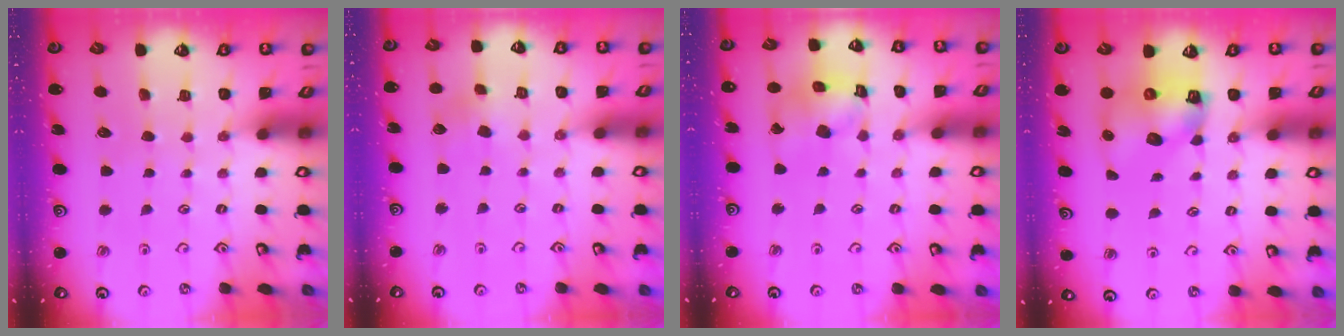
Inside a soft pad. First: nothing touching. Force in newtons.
{"total": 4.0, "press": 3.9, "slide": 0.4}
{"total": 13.1, "press": 13.0, "slide": 1.5}
{"total": 8.8, "press": 8.7, "slide": 1.4}